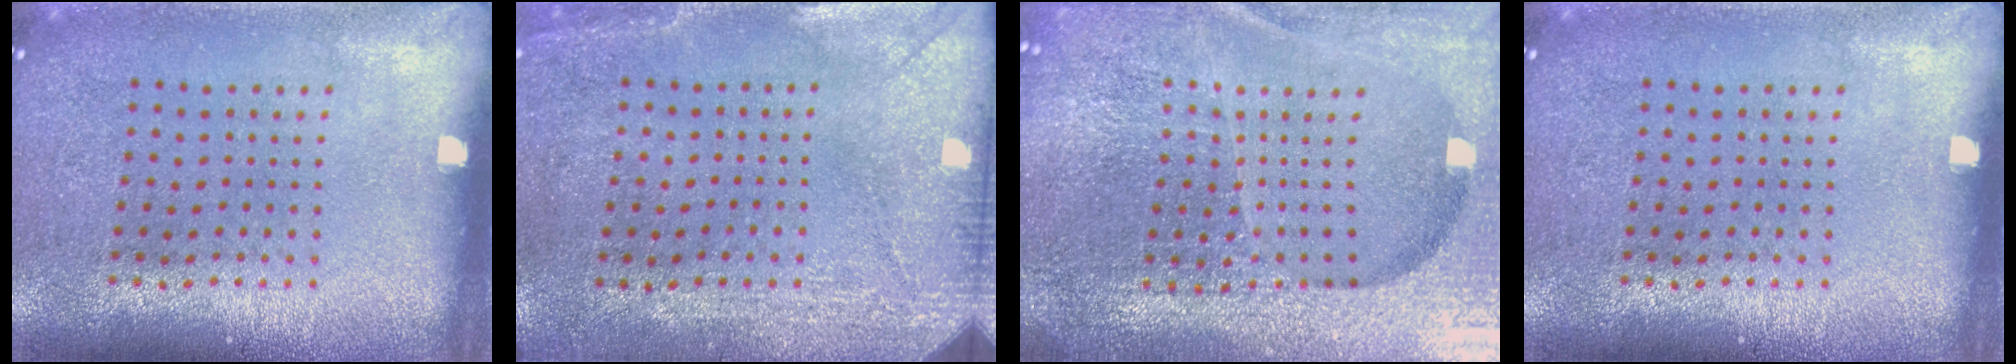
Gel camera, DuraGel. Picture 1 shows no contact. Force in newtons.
{"total": 2.9, "press": 2.5, "slide": 1.5}
{"total": 6.6, "press": 5.8, "slide": 3.2}
{"total": 0.0}